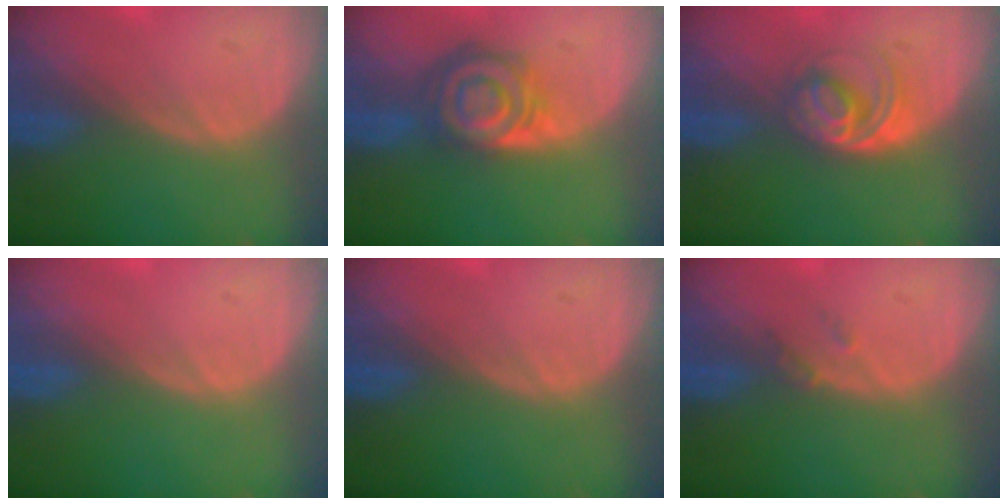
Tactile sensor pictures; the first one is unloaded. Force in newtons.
{"total": 8.0, "press": 7.1, "slide": 3.6}
{"total": 5.9, "press": 5.2, "slide": 2.7}
{"total": 0.0}
{"total": 0.0}
{"total": 1.5, "press": 1.3, "slide": 0.7}